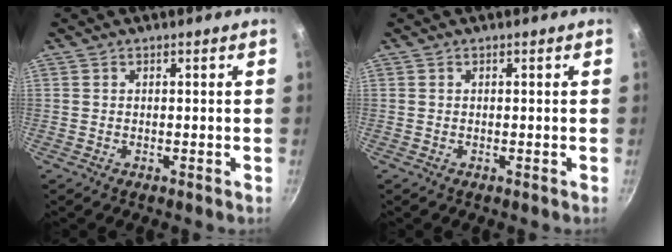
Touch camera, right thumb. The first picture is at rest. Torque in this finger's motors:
{"motor_torque": [-0.01, 0.00, 0.09, 0.01, 0.02]}